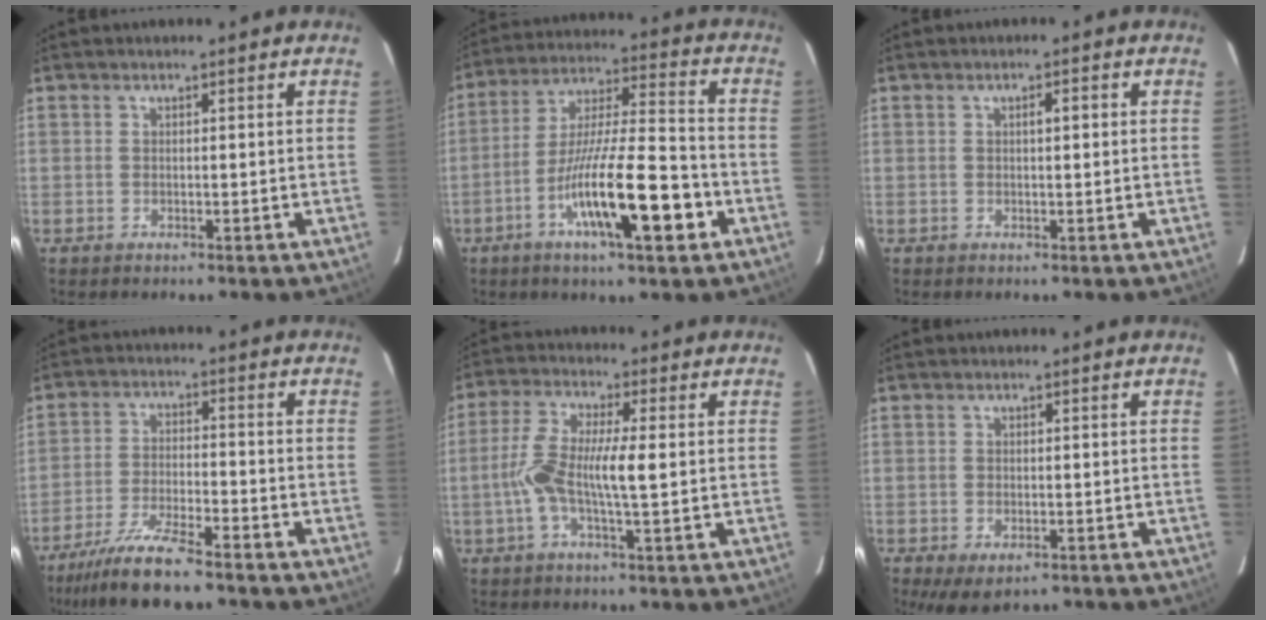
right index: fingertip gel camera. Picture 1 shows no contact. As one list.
[{"total": 16.1, "force": [-6.3, 2.0, 14.6], "torque": [-0.261, -0.005, -0.109]}, {"total": 1.5, "force": [0.3, 0.4, 1.4], "torque": [-0.023, 0.004, 0.004]}, {"total": 9.4, "force": [-7.7, 0.7, 5.4], "torque": [-0.097, -0.027, -0.137]}, {"total": 8.5, "force": [-0.6, 1.2, 8.4], "torque": [-0.179, 0.011, -0.019]}, {"total": 5.5, "force": [-3.6, 2.6, 3.2], "torque": [-0.051, -0.009, -0.051]}]